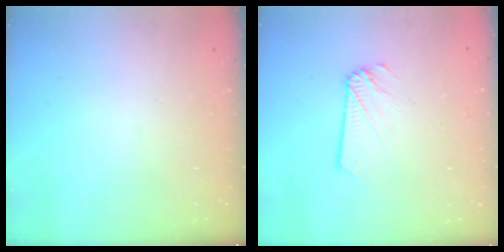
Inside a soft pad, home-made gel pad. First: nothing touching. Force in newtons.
{"total": 1.2, "press": 1.2, "slide": 0.1}